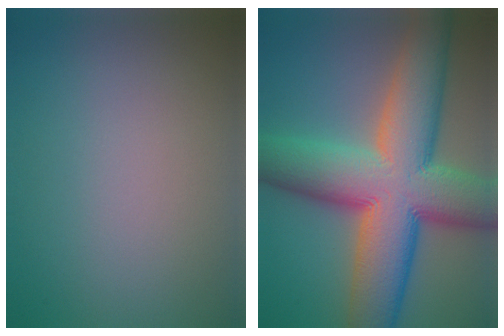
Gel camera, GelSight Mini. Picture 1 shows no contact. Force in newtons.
{"total": 15.7, "press": 15.7, "slide": 0.4}